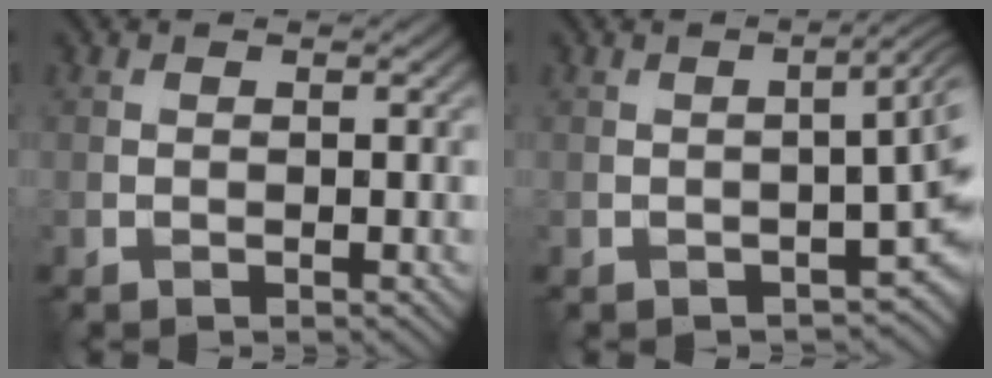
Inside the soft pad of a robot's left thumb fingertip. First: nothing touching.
{"total": 4.2, "force": [-1.3, 0.9, 3.9], "torque": [-0.042, 0.004, -0.014]}